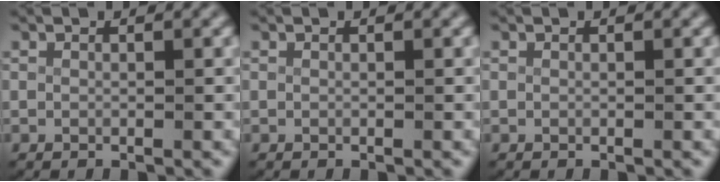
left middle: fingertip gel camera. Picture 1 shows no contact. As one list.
[{"total": 0.0}, {"total": 0.0}]